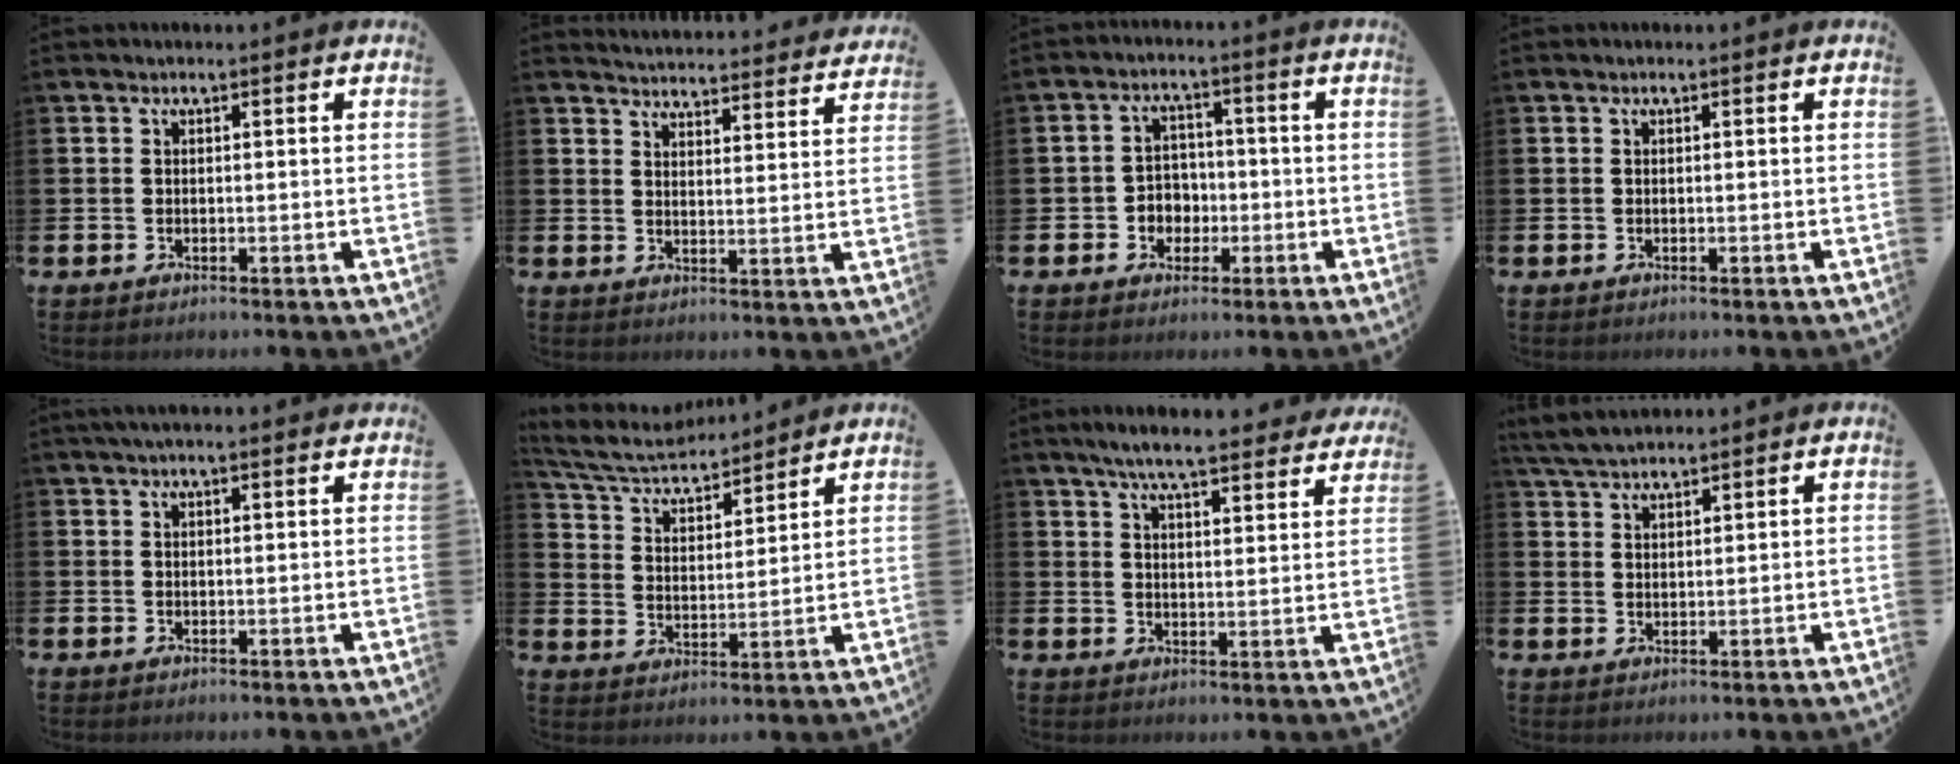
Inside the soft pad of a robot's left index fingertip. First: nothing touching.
{"total": 4.9, "force": [4.9, 0.3, 0.1], "torque": [-0.016, -0.042, 0.084]}
{"total": 3.6, "force": [-0.8, 3.4, 0.8], "torque": [-0.025, 0.003, -0.023]}
{"total": 0.0}
{"total": 2.0, "force": [1.7, 0.3, 1.0], "torque": [-0.017, 0.002, 0.030]}
{"total": 6.1, "force": [5.7, 1.5, 1.4], "torque": [-0.058, -0.041, 0.098]}
{"total": 6.8, "force": [6.4, 0.8, 2.3], "torque": [-0.053, -0.036, 0.110]}
{"total": 4.1, "force": [3.9, 0.7, 0.8], "torque": [-0.031, -0.011, 0.074]}